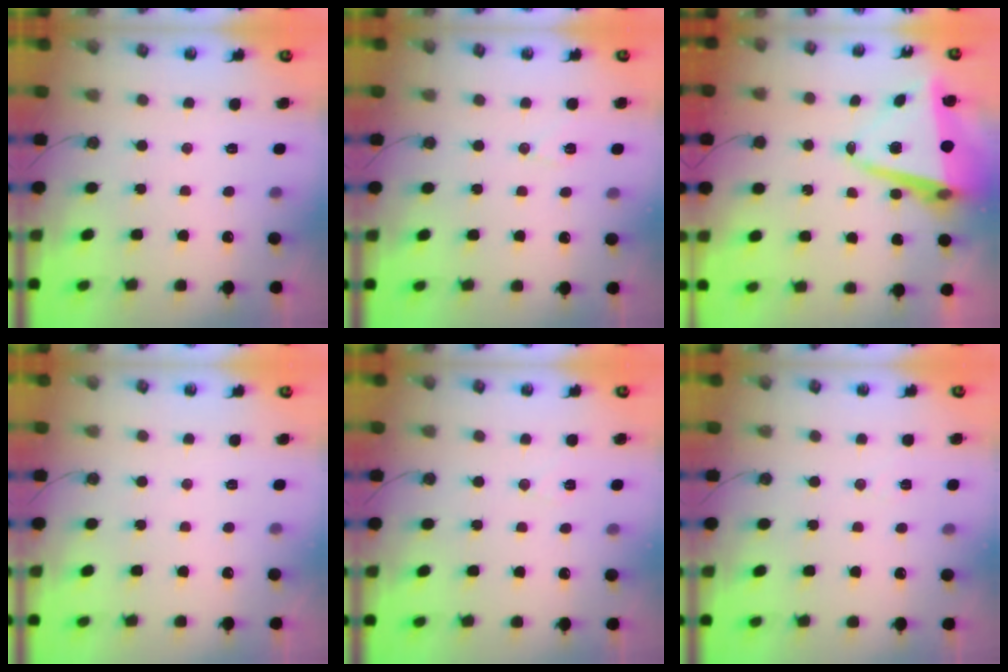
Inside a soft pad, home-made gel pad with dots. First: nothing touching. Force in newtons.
{"total": 6.6, "press": 6.5, "slide": 1.1}
{"total": 11.5, "press": 11.3, "slide": 2.0}
{"total": 0.0}
{"total": 4.7, "press": 3.0, "slide": 3.6}
{"total": 4.3, "press": 3.4, "slide": 2.5}